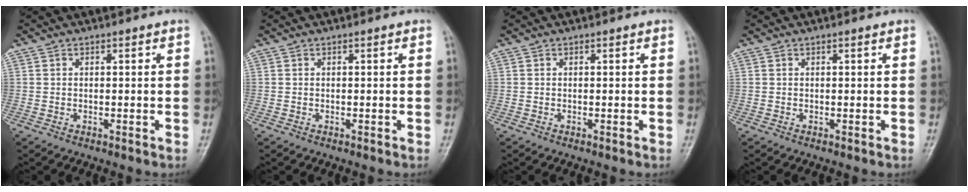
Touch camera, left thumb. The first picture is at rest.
{"total": 0.0}
{"total": 0.0}
{"total": 0.0}